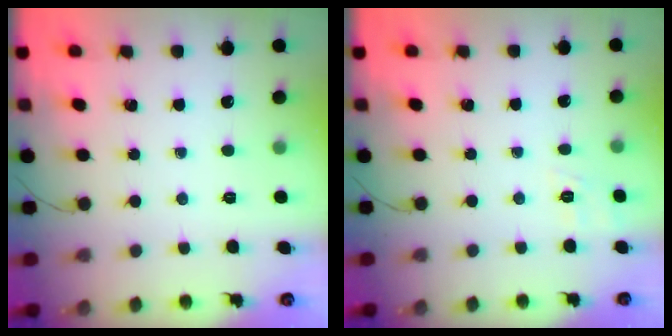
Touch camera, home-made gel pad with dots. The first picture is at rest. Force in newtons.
{"total": 7.9, "press": 7.7, "slide": 2.1}